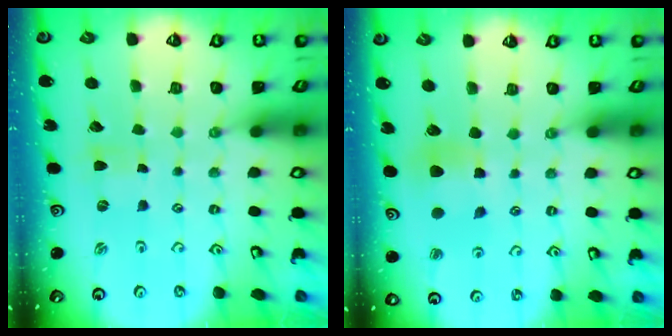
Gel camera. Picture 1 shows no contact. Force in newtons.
{"total": 6.1, "press": 6.1, "slide": 0.6}